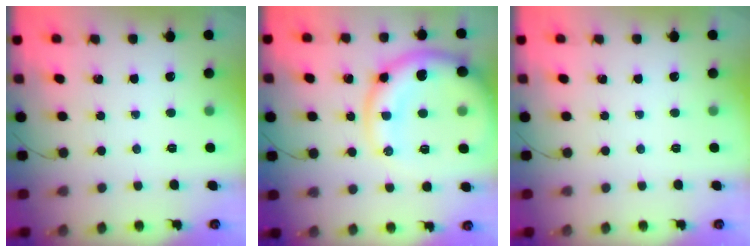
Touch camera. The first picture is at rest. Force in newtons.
{"total": 16.1, "press": 15.8, "slide": 3.0}
{"total": 0.0}